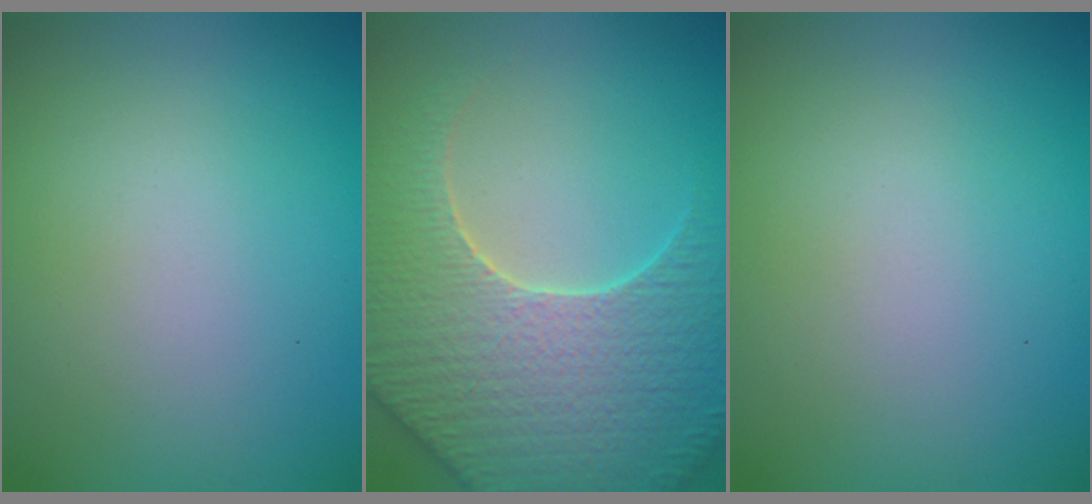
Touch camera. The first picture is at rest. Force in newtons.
{"total": 7.9, "press": 7.6, "slide": 2.2}
{"total": 0.0}